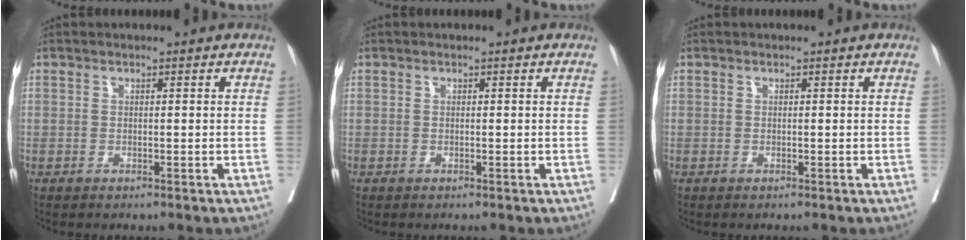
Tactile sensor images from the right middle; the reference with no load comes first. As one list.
[{"total": 0.0}, {"total": 0.0}]